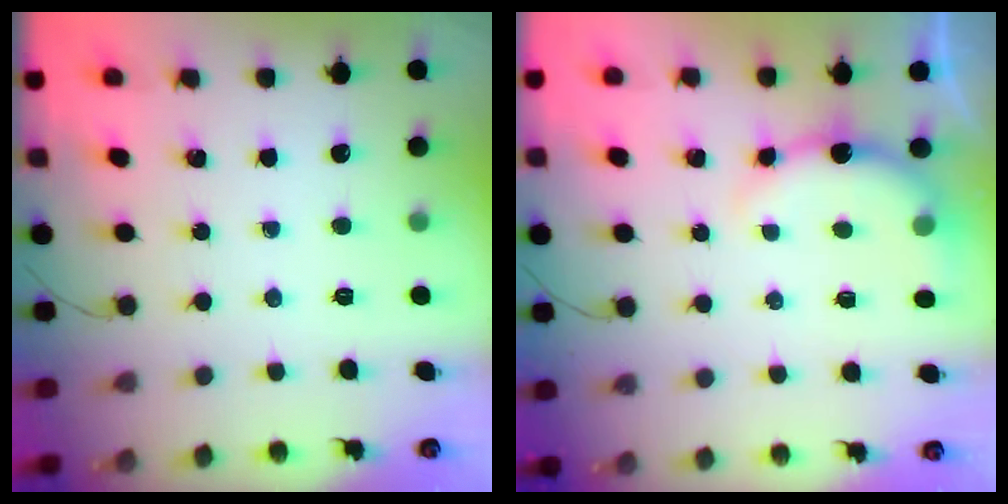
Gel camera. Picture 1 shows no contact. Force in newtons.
{"total": 5.6, "press": 5.6, "slide": 0.8}